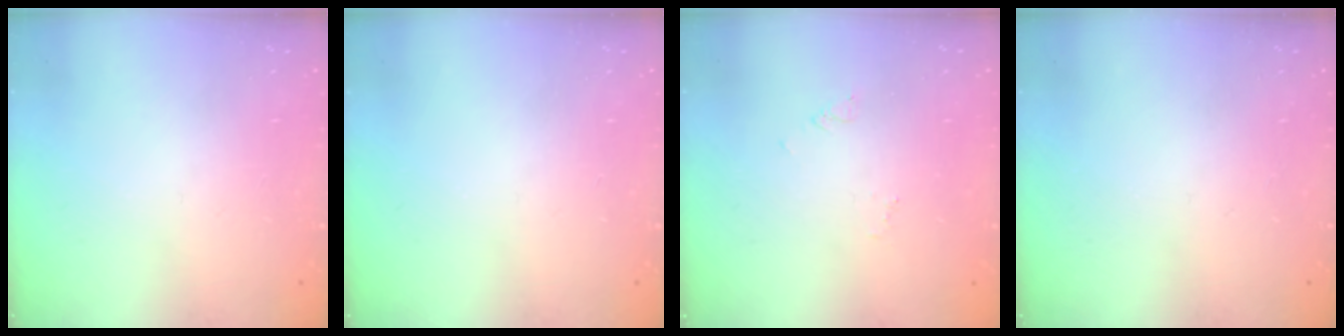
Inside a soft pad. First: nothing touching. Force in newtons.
{"total": 0.0}
{"total": 2.7, "press": 2.7, "slide": 0.2}
{"total": 0.0}